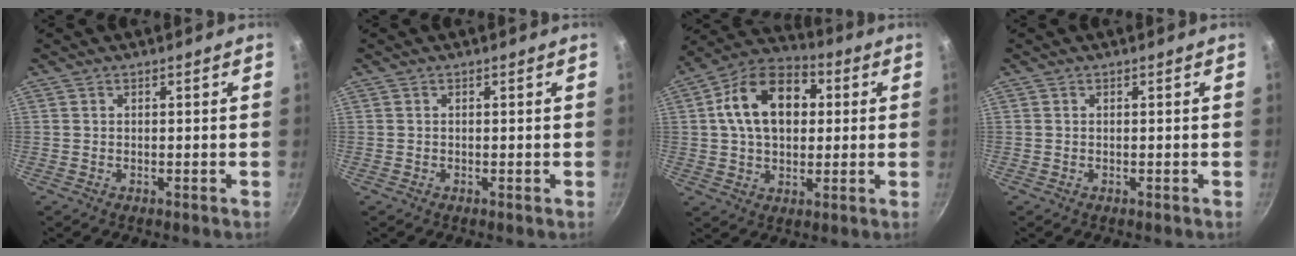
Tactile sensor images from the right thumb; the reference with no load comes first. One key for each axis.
{"total": 0.0}
{"total": 16.3, "fx": 3.2, "fy": 11.1, "fz": 11.5, "tx": -0.163, "ty": 0.023, "tz": 0.036}
{"total": 0.0}